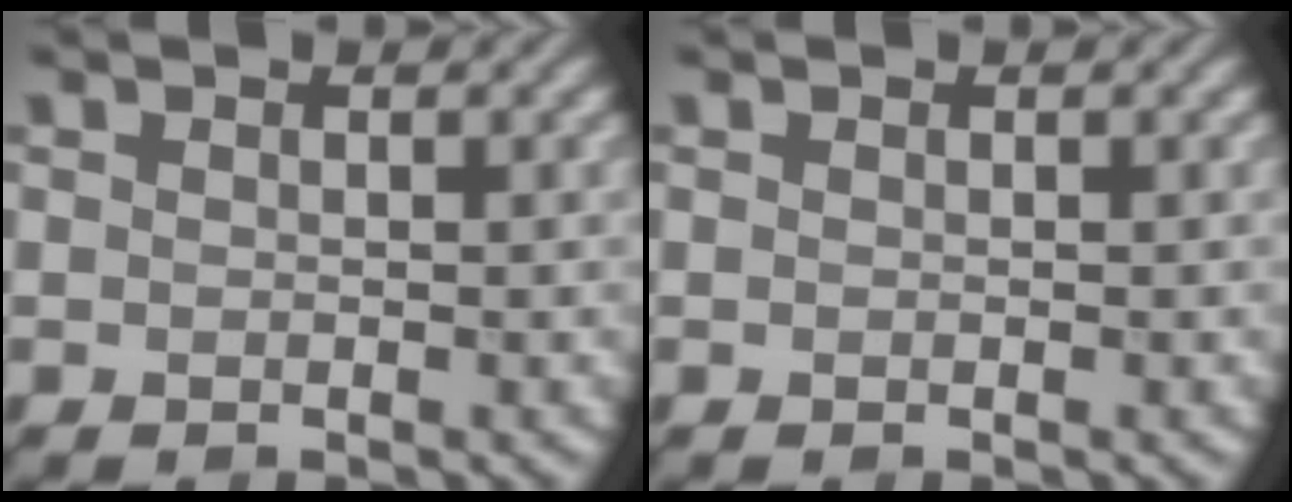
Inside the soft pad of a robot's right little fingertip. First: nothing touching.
{"total": 0.0}